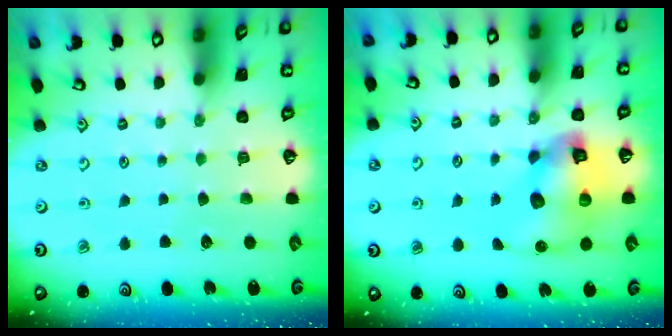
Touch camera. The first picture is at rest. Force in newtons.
{"total": 12.4, "press": 12.3, "slide": 2.0}